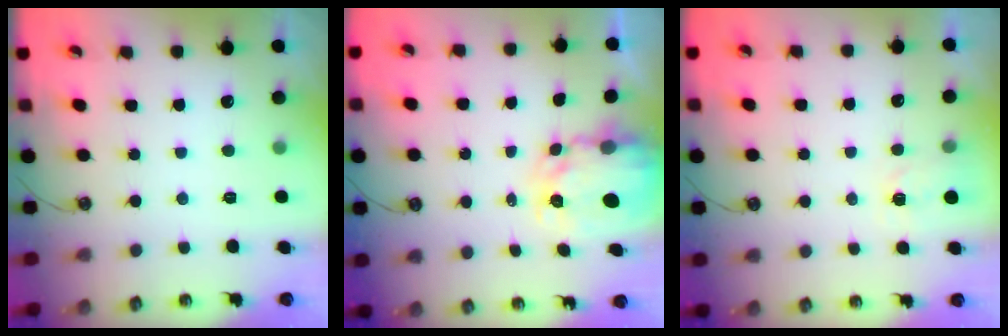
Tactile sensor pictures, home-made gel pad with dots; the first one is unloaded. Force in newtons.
{"total": 5.1, "press": 5.1, "slide": 0.4}
{"total": 2.9, "press": 2.9, "slide": 0.5}